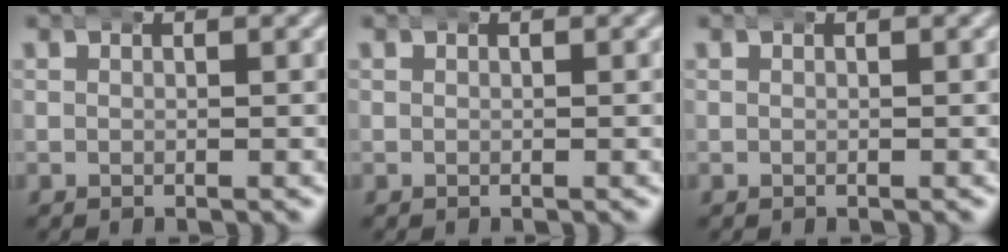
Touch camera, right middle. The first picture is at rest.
{"total": 0.0}
{"total": 0.0}